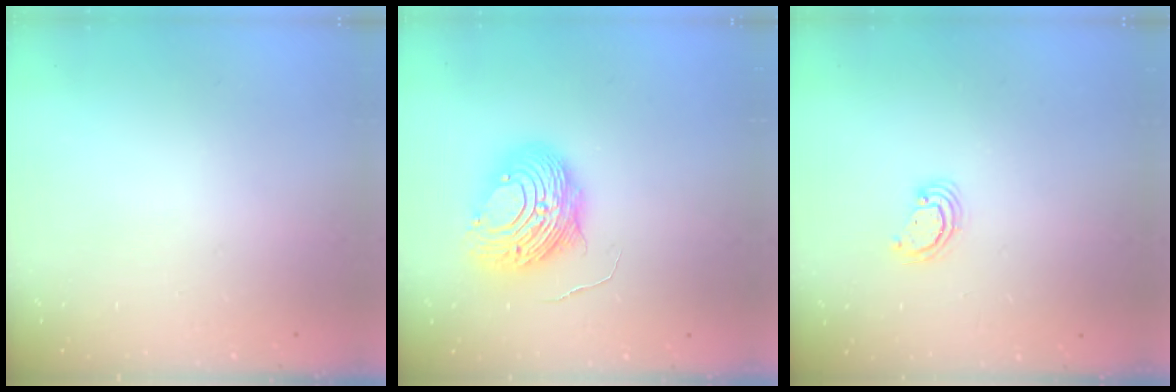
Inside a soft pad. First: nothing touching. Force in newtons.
{"total": 12.7, "press": 12.7, "slide": 1.3}
{"total": 2.8, "press": 2.8, "slide": 0.3}